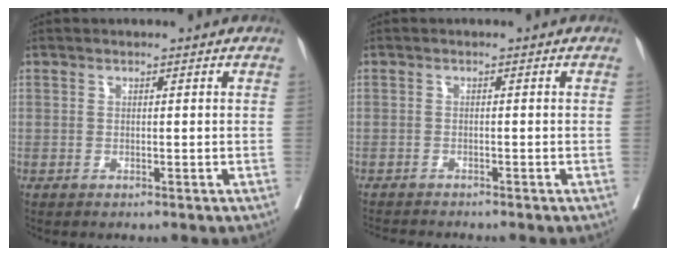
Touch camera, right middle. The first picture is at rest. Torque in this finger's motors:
{"motor_torque": [0.65, -0.69, 0.05, 0.01]}